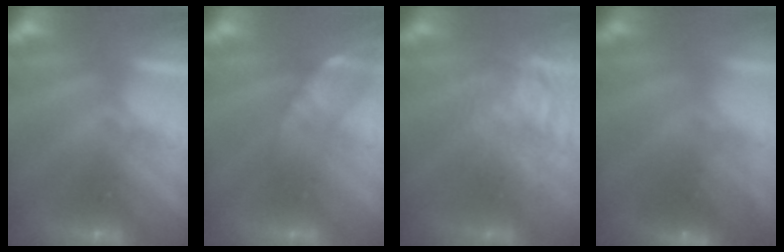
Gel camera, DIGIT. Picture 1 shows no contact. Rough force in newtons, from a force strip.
{"total": 2.6}
{"total": 3.7}
{"total": 2.8}